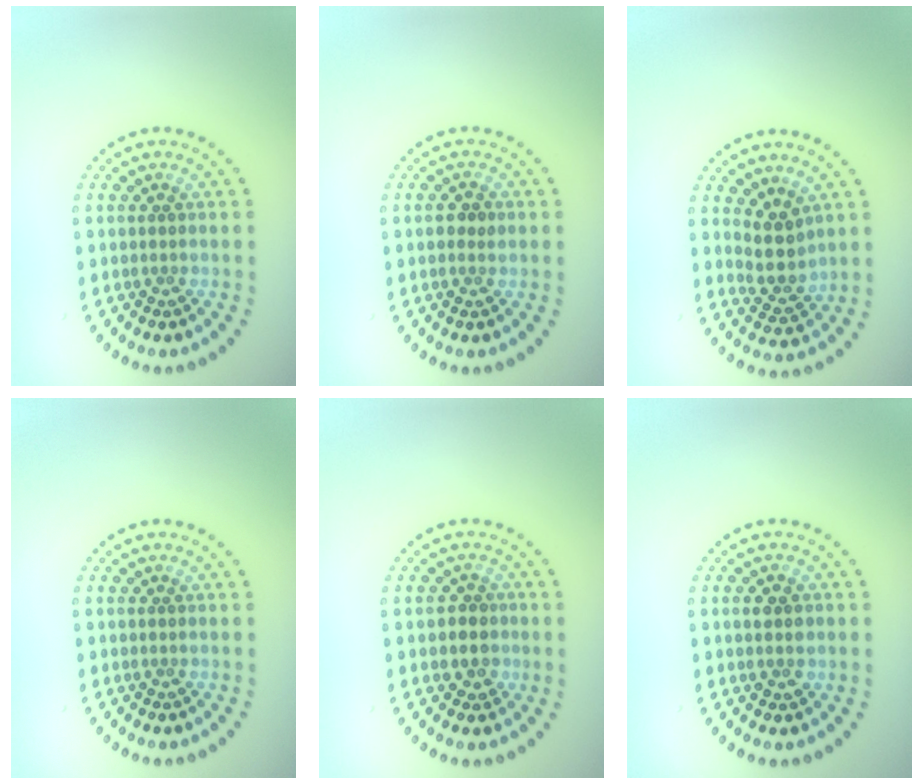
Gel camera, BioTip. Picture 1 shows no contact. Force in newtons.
{"total": 1.5, "press": 1.5, "slide": 0.1}
{"total": 2.7, "press": 2.3, "slide": 1.5}
{"total": 0.0}
{"total": 1.7, "press": 1.6, "slide": 0.8}
{"total": 1.2, "press": 1.2, "slide": 0.1}